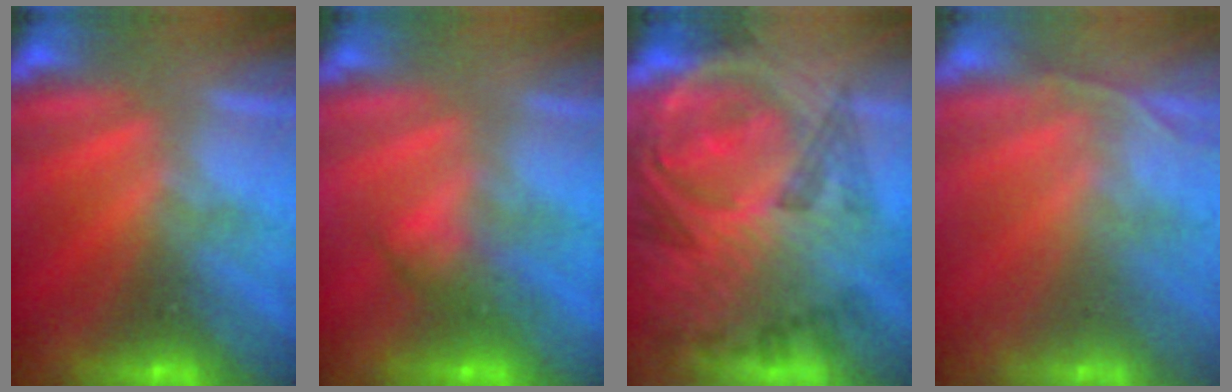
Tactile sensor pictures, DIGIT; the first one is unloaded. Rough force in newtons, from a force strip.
{"total": 2.9}
{"total": 10.8}
{"total": 1.6}